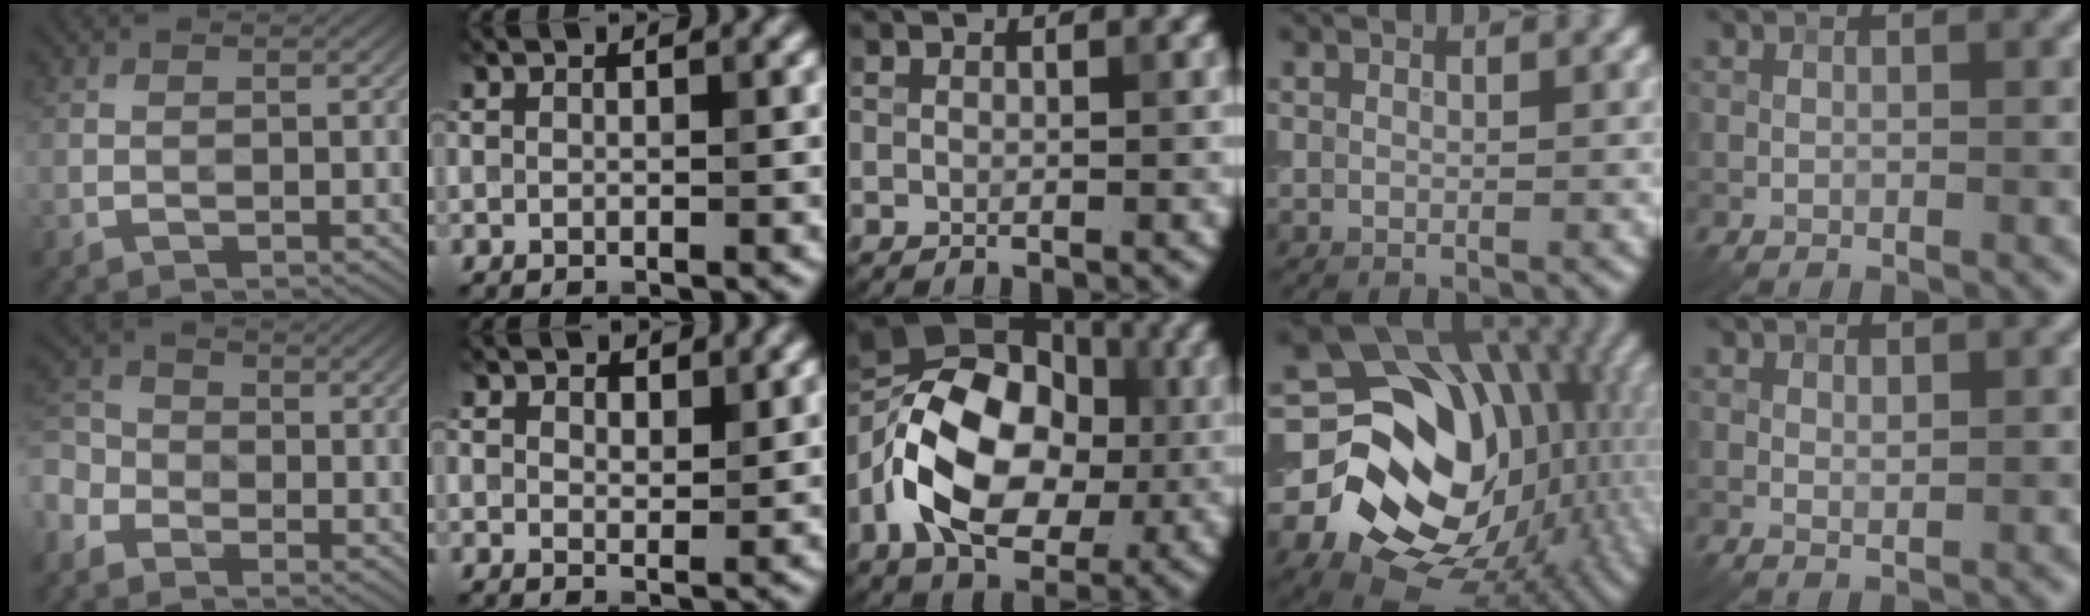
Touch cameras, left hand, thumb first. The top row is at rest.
{"thumb": {"total": 5.0, "force": [-2.1, 3.9, 2.3], "torque": [-0.071, -0.007, -0.053]}, "index": {"total": 1.5, "force": [1.3, 0.8, 0.4], "torque": [-0.009, -0.002, 0.022]}, "middle": {"total": 12.9, "force": [-2.4, 8.9, 9.1], "torque": [-0.168, 0.014, -0.062]}, "ring": {"total": 18.1, "force": [-2.1, 14.5, 10.6], "torque": [-0.161, -0.032, -0.011]}, "little": {"total": 0.6, "force": [0.4, 0.3, 0.4], "torque": [-0.010, -0.003, 0.008]}}